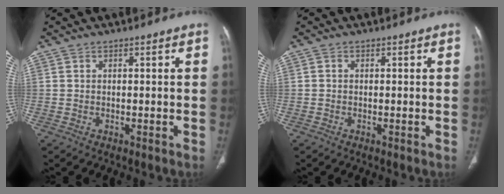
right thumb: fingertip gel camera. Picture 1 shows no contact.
{"total": 0.0}